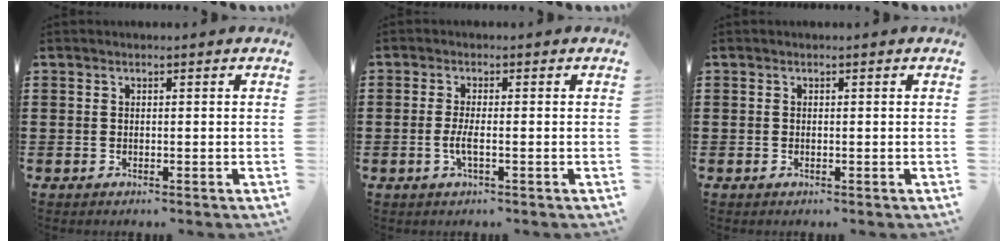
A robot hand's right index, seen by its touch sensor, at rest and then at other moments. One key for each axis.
{"total": 2.7, "fx": -0.8, "fy": 0.4, "fz": 2.6, "tx": -0.060, "ty": -0.007, "tz": -0.020}
{"total": 0.0}